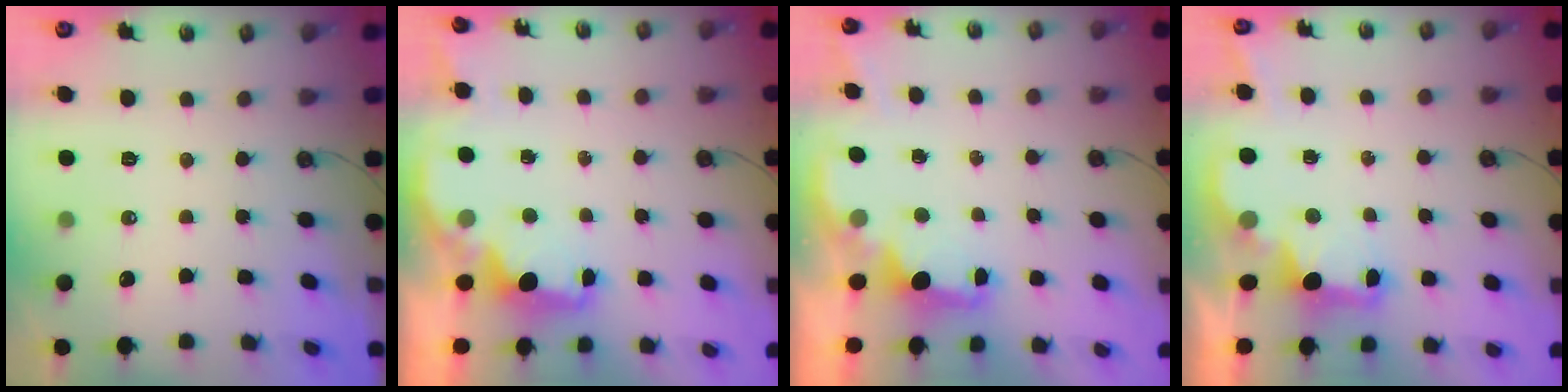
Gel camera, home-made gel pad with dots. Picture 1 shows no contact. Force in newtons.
{"total": 2.3, "press": 2.2, "slide": 0.8}
{"total": 1.7, "press": 1.5, "slide": 0.6}
{"total": 2.3, "press": 2.2, "slide": 0.8}